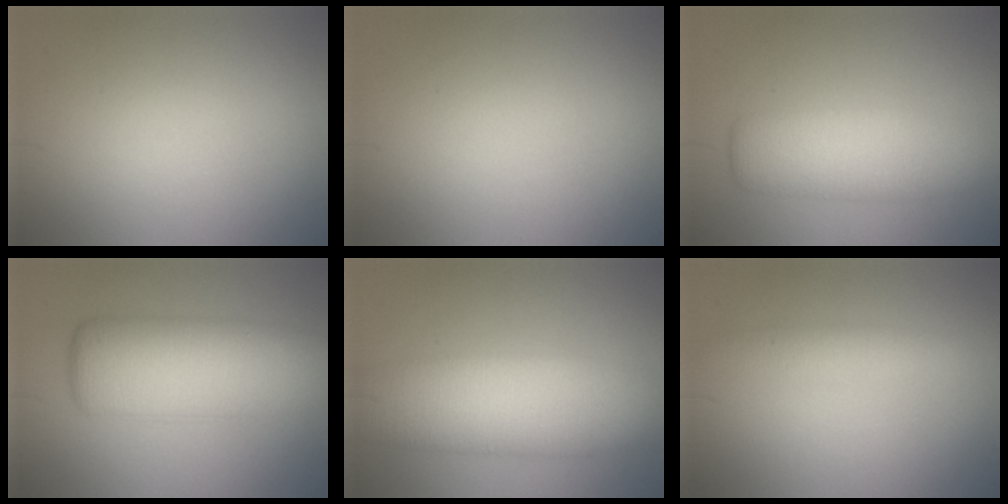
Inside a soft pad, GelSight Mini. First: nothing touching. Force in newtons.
{"total": 0.0}
{"total": 6.2, "press": 6.2, "slide": 0.2}
{"total": 9.1, "press": 9.1, "slide": 0.5}
{"total": 9.8, "press": 9.8, "slide": 0.1}
{"total": 1.9, "press": 1.9, "slide": 0.1}